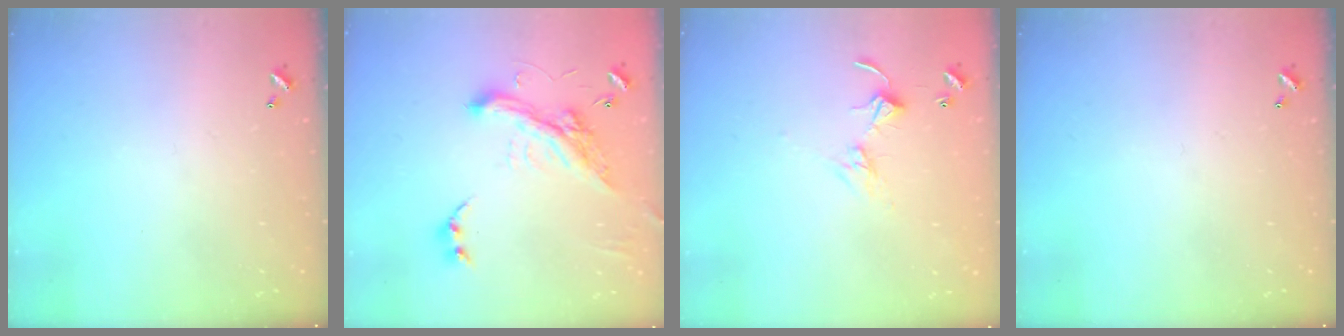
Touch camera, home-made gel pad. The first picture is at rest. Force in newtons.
{"total": 6.3, "press": 6.1, "slide": 1.6}
{"total": 3.1, "press": 3.1, "slide": 0.6}
{"total": 0.0}